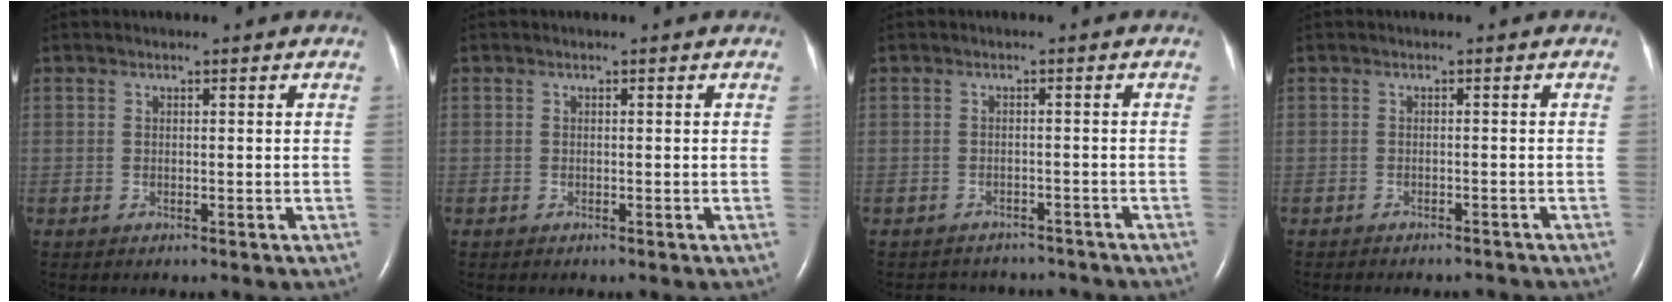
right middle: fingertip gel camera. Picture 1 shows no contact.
{"total": 0.0}
{"total": 6.7, "force": [-6.4, 2.1, 0.2], "torque": [-0.003, 0.009, -0.073]}
{"total": 4.5, "force": [-4.2, 1.0, 1.2], "torque": [-0.010, -0.006, -0.049]}